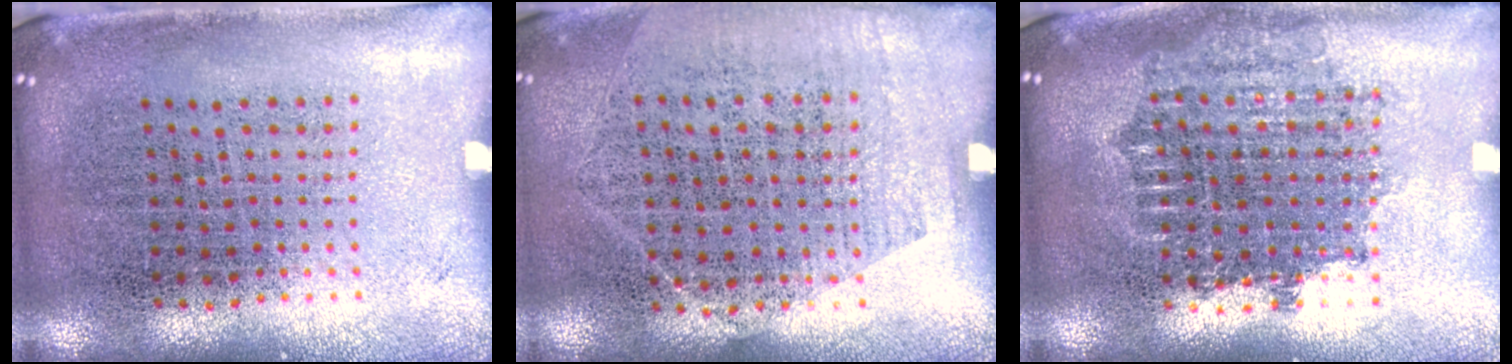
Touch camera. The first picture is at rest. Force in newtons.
{"total": 1.3, "press": 1.0, "slide": 0.7}
{"total": 1.6, "press": 1.3, "slide": 1.0}